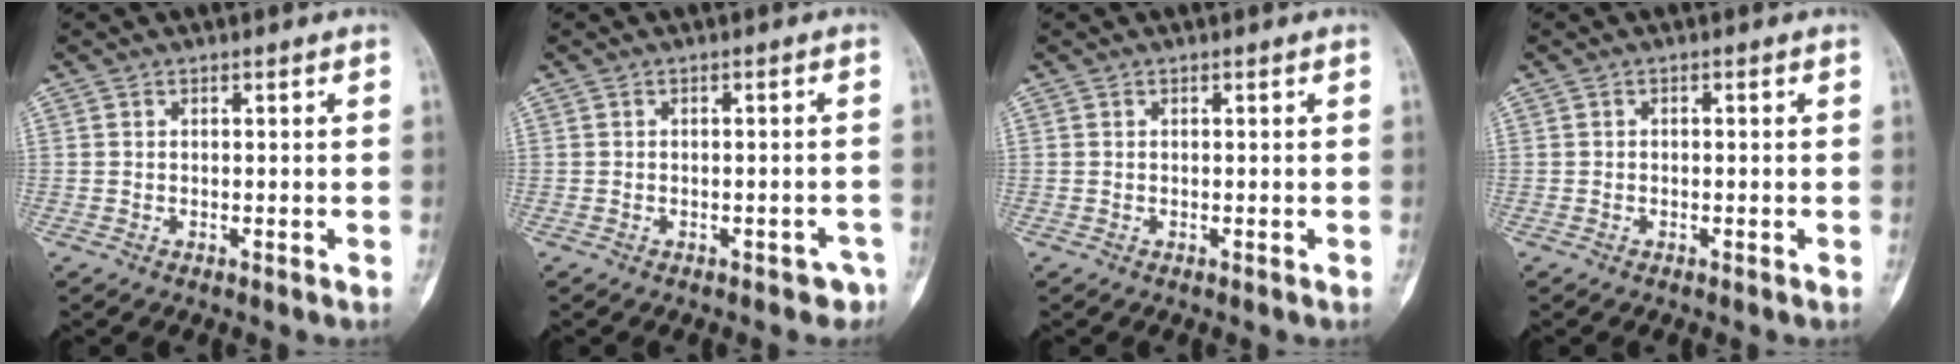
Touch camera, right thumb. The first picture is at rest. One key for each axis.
{"total": 3.2, "fx": -2.3, "fy": 1.8, "fz": 1.4, "tx": -0.003, "ty": 0.019, "tz": -0.023}
{"total": 0.0}
{"total": 0.0}